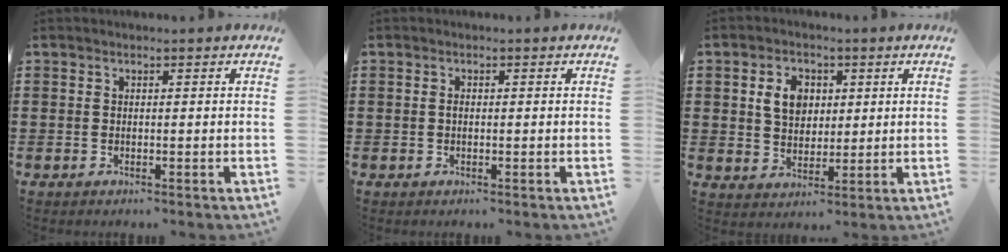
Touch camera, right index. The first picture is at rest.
{"total": 0.7, "force": [-0.1, 0.4, 0.6], "torque": [-0.014, -0.001, -0.001]}
{"total": 5.5, "force": [1.5, 4.2, 3.3], "torque": [-0.071, 0.013, 0.024]}